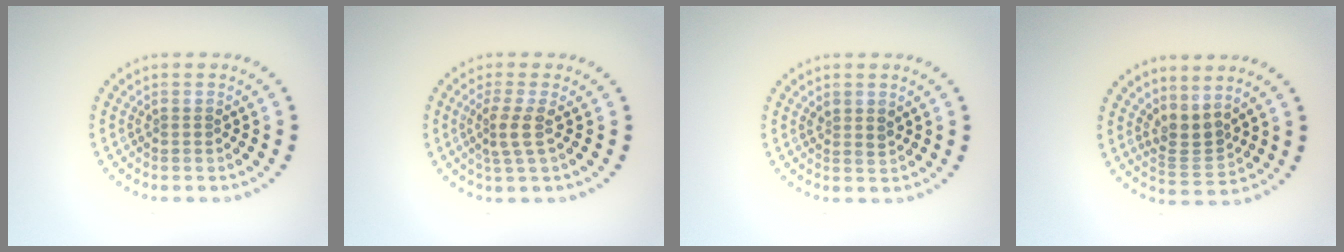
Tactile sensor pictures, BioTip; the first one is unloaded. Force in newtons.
{"total": 2.3, "press": 1.8, "slide": 1.6}
{"total": 1.1, "press": 0.9, "slide": 0.5}
{"total": 2.5, "press": 1.9, "slide": 1.6}